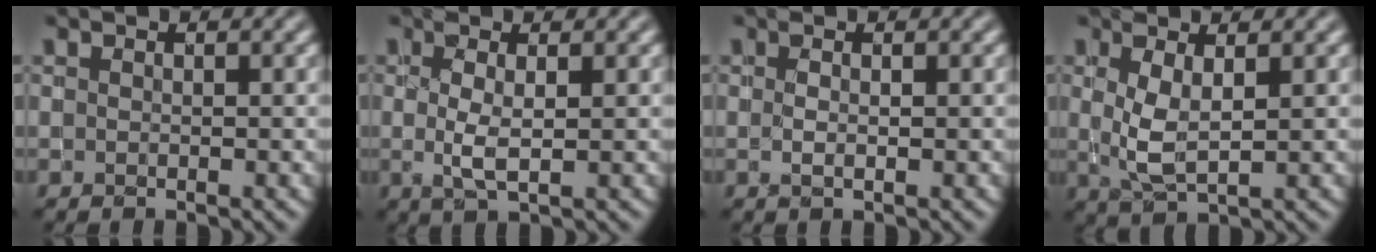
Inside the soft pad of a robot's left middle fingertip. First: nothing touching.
{"total": 1.9, "force": [0.1, 0.4, 1.9], "torque": [-0.038, -0.002, 0.004]}
{"total": 0.6, "force": [0.1, 0.2, 0.5], "torque": [-0.007, -0.004, 0.002]}
{"total": 2.8, "force": [0.6, 1.0, 2.5], "torque": [-0.058, -0.006, 0.017]}